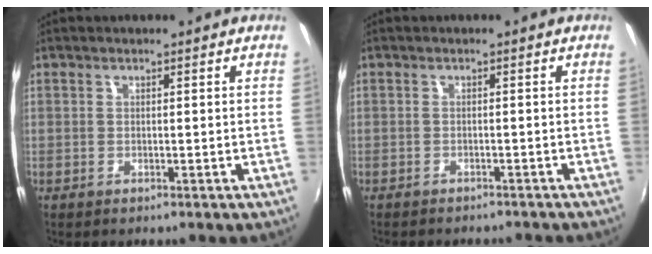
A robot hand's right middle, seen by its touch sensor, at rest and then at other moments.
{"total": 4.4, "force": [-4.0, 1.0, 1.6], "torque": [-0.039, -0.012, -0.057]}